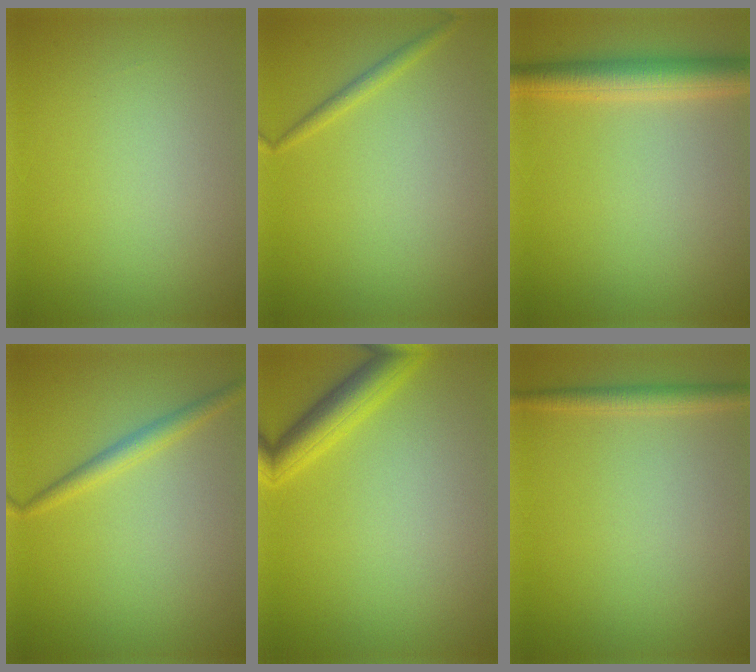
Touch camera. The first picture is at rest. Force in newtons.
{"total": 1.1, "press": 1.0, "slide": 0.1}
{"total": 4.1, "press": 4.1, "slide": 0.1}
{"total": 1.8, "press": 1.8, "slide": 0.0}
{"total": 3.4, "press": 3.4, "slide": 0.2}
{"total": 1.7, "press": 1.7, "slide": 0.1}